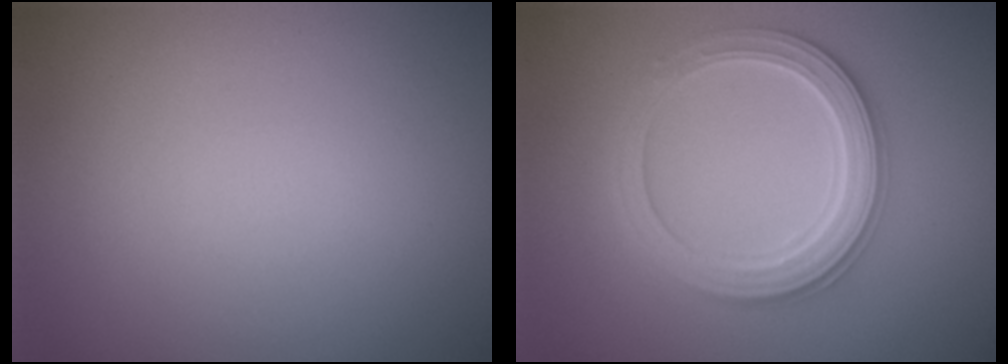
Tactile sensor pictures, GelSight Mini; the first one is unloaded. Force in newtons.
{"total": 3.9, "press": 3.8, "slide": 0.9}